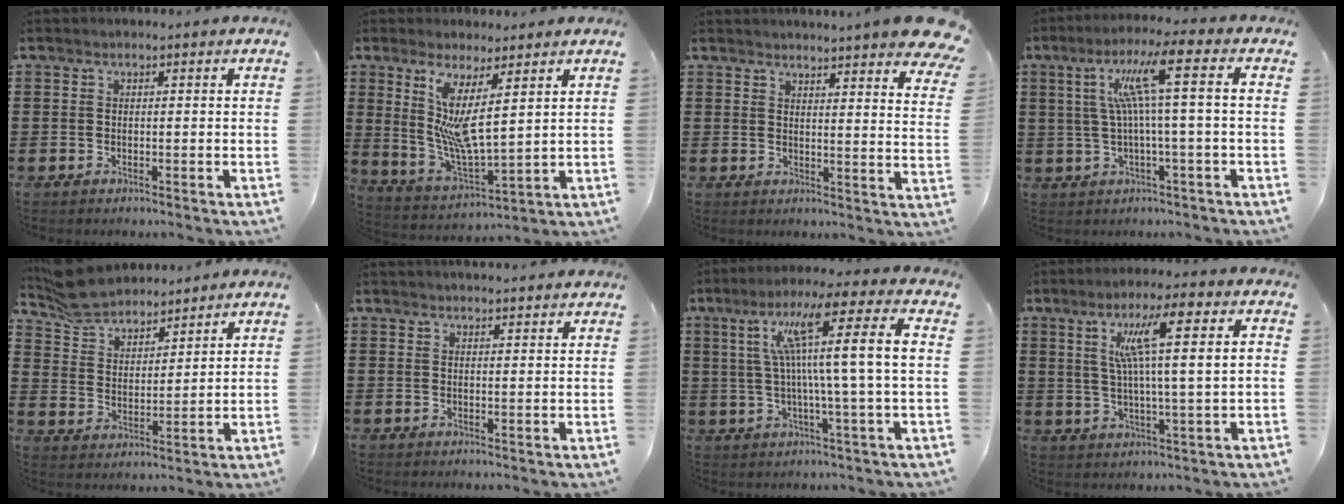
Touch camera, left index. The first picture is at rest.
{"total": 7.7, "force": [3.6, 1.4, 6.6], "torque": [-0.153, -0.034, 0.058]}
{"total": 5.0, "force": [4.6, -0.2, 2.0], "torque": [-0.042, -0.023, 0.078]}
{"total": 9.4, "force": [1.7, -0.3, 9.2], "torque": [-0.194, 0.002, 0.015]}
{"total": 7.2, "force": [6.8, 1.9, 1.5], "torque": [-0.060, -0.022, 0.126]}
{"total": 1.8, "force": [1.8, -0.2, 0.2], "torque": [-0.008, -0.001, 0.036]}
{"total": 12.5, "force": [2.7, -0.4, 12.2], "torque": [-0.237, -0.006, 0.027]}
{"total": 10.2, "force": [3.3, 0.8, 9.6], "torque": [-0.182, 0.005, 0.049]}